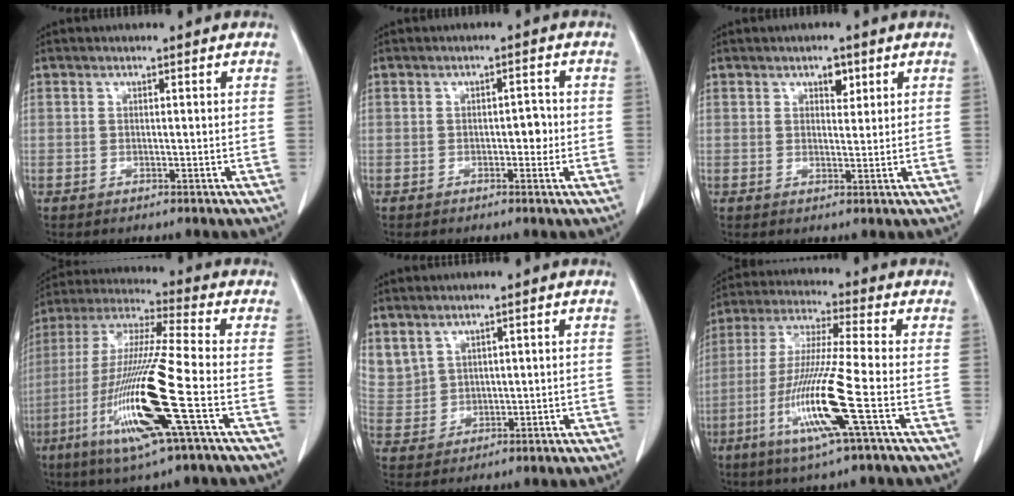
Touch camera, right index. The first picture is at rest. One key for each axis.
{"total": 2.3, "fx": -0.4, "fy": 1.2, "fz": 1.9, "tx": -0.020, "ty": 0.004, "tz": -0.005}
{"total": 2.4, "fx": 1.3, "fy": 1.2, "fz": 1.5, "tx": -0.020, "ty": -0.002, "tz": 0.020}
{"total": 18.1, "fx": -5.8, "fy": -0.2, "fz": 17.1, "tx": -0.359, "ty": -0.024, "tz": -0.117}
{"total": 7.9, "fx": 4.9, "fy": 5.7, "fz": 2.6, "tx": -0.080, "ty": 0.013, "tz": 0.122}
{"total": 14.2, "fx": -4.7, "fy": -1.0, "fz": 13.4, "tx": -0.274, "ty": -0.023, "tz": -0.097}